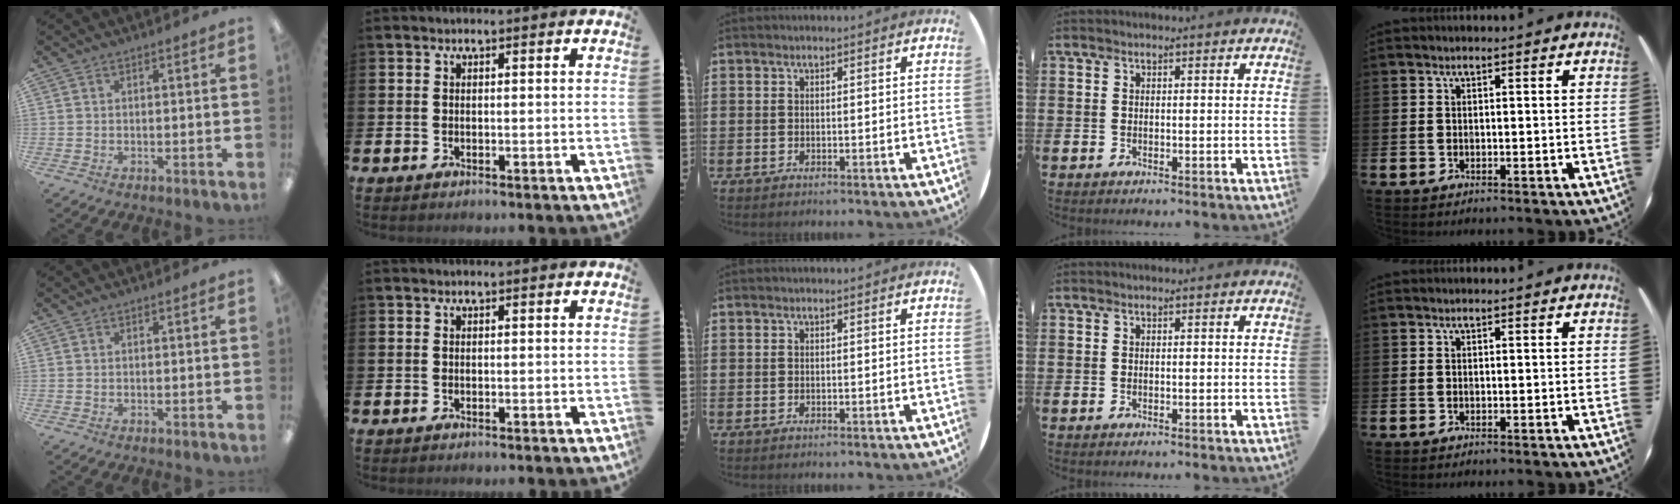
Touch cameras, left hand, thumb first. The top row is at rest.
{}